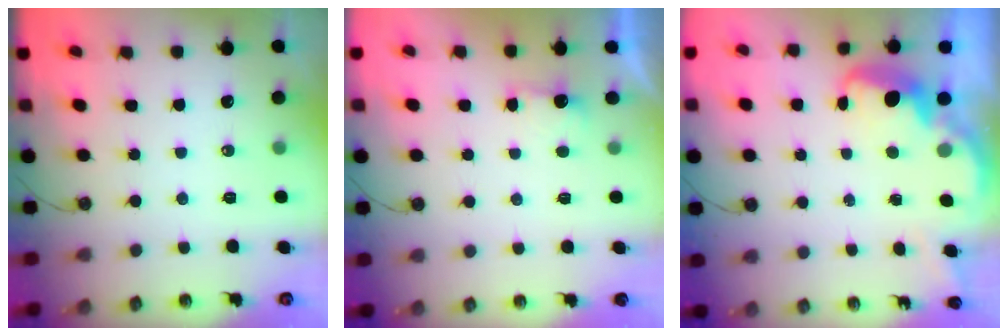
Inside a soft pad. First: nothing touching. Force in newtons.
{"total": 1.1, "press": 0.8, "slide": 0.7}
{"total": 3.1, "press": 3.1, "slide": 0.5}